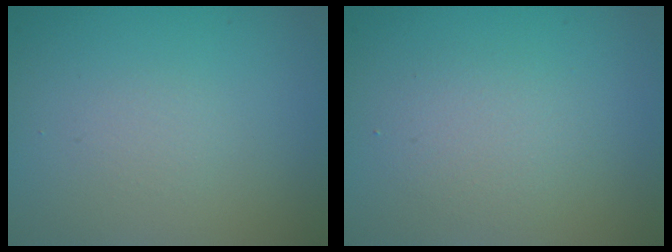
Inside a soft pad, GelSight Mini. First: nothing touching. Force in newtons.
{"total": 2.1, "press": 2.1, "slide": 0.0}